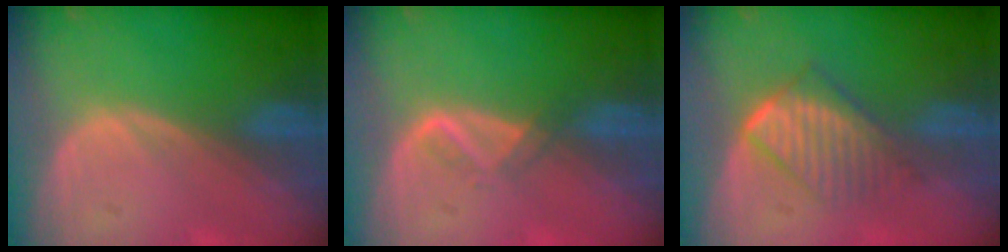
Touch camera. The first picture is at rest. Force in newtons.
{"total": 2.1, "press": 2.0, "slide": 0.6}
{"total": 7.0, "press": 6.0, "slide": 3.6}